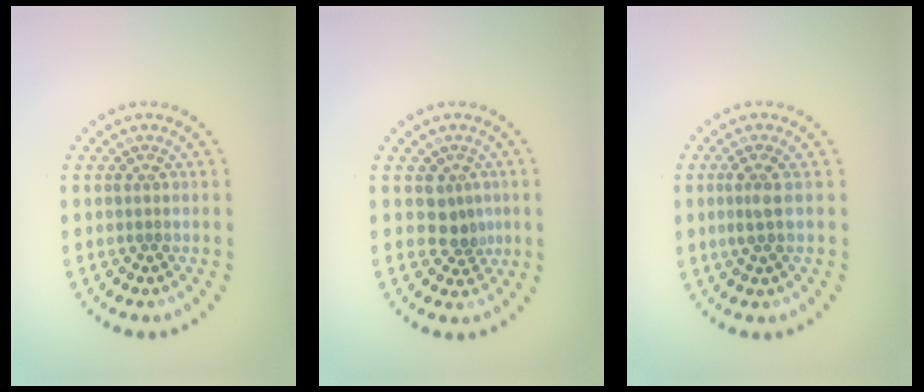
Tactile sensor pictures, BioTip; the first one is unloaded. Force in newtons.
{"total": 2.2, "press": 1.7, "slide": 1.4}
{"total": 1.6, "press": 1.3, "slide": 1.0}